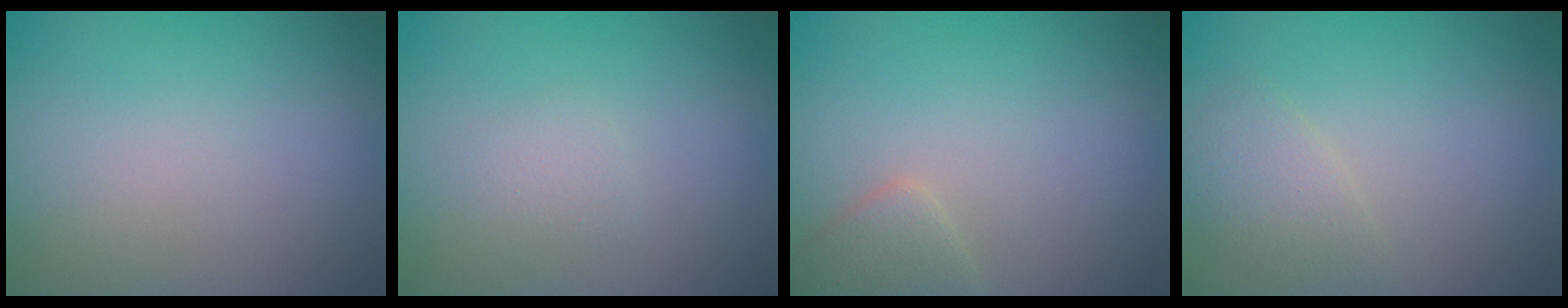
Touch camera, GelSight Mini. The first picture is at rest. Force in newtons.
{"total": 0.9, "press": 0.9, "slide": 0.0}
{"total": 1.6, "press": 1.6, "slide": 0.1}
{"total": 1.8, "press": 1.8, "slide": 0.2}